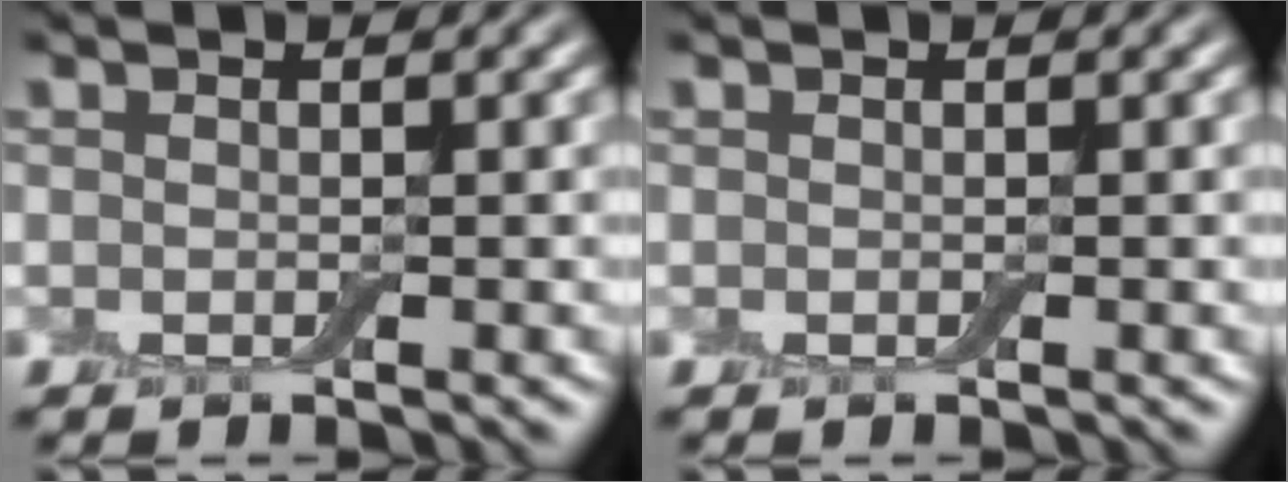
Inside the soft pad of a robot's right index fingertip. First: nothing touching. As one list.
[{"total": 0.0}]